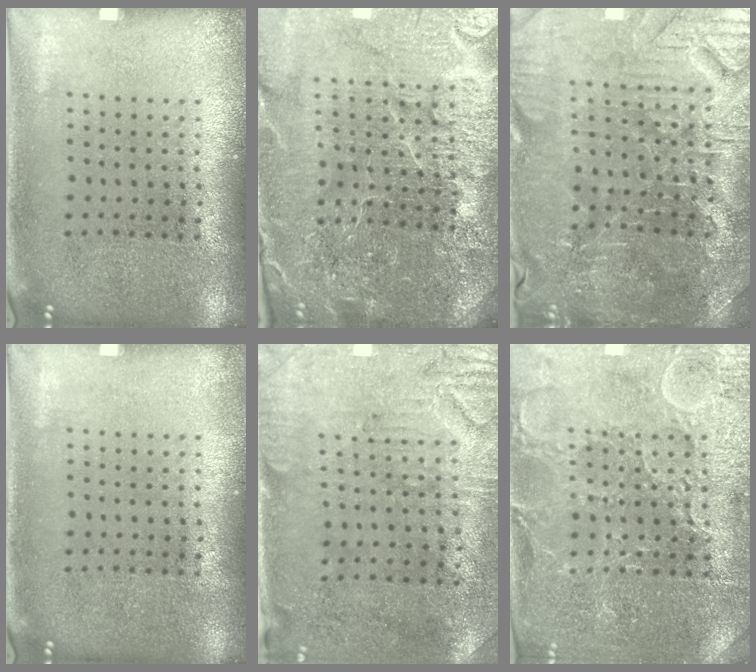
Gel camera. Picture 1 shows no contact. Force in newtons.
{"total": 5.7, "press": 5.1, "slide": 2.4}
{"total": 3.8, "press": 3.8, "slide": 0.6}
{"total": 0.0}
{"total": 3.1, "press": 2.6, "slide": 1.6}
{"total": 3.6, "press": 3.6, "slide": 0.7}